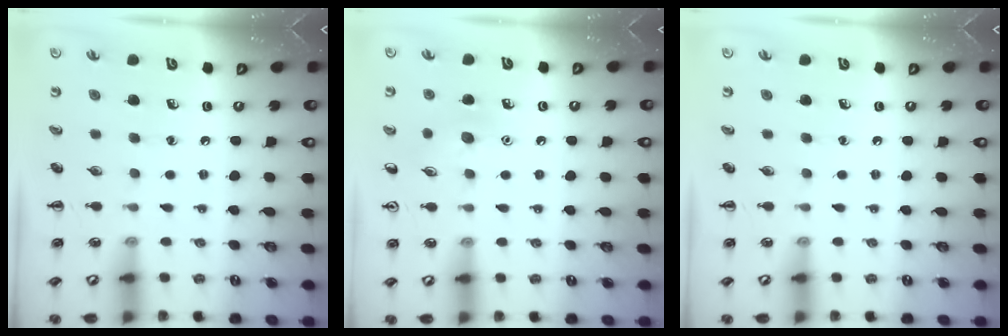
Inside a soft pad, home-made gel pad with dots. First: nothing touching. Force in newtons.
{"total": 7.1, "press": 6.9, "slide": 1.7}
{"total": 0.0}